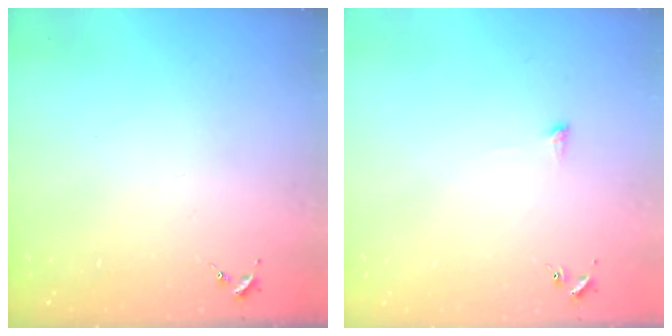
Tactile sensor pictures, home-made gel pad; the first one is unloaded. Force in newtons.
{"total": 2.9, "press": 2.9, "slide": 0.5}